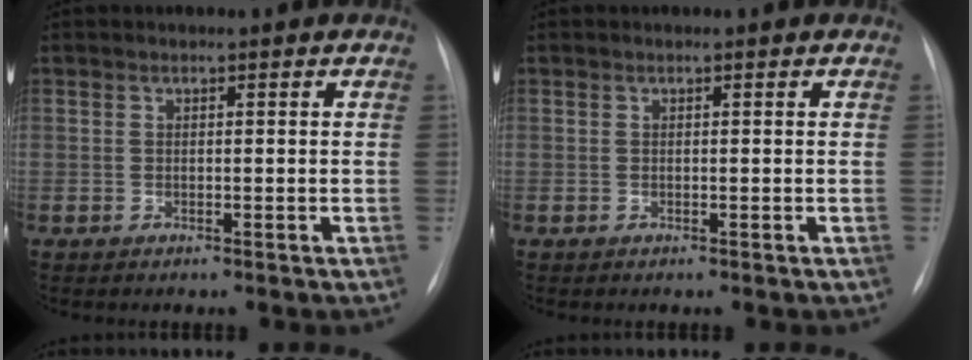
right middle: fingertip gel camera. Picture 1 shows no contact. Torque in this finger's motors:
{"motor_torque": [-0.14, -0.10, 0.00, 0.00]}